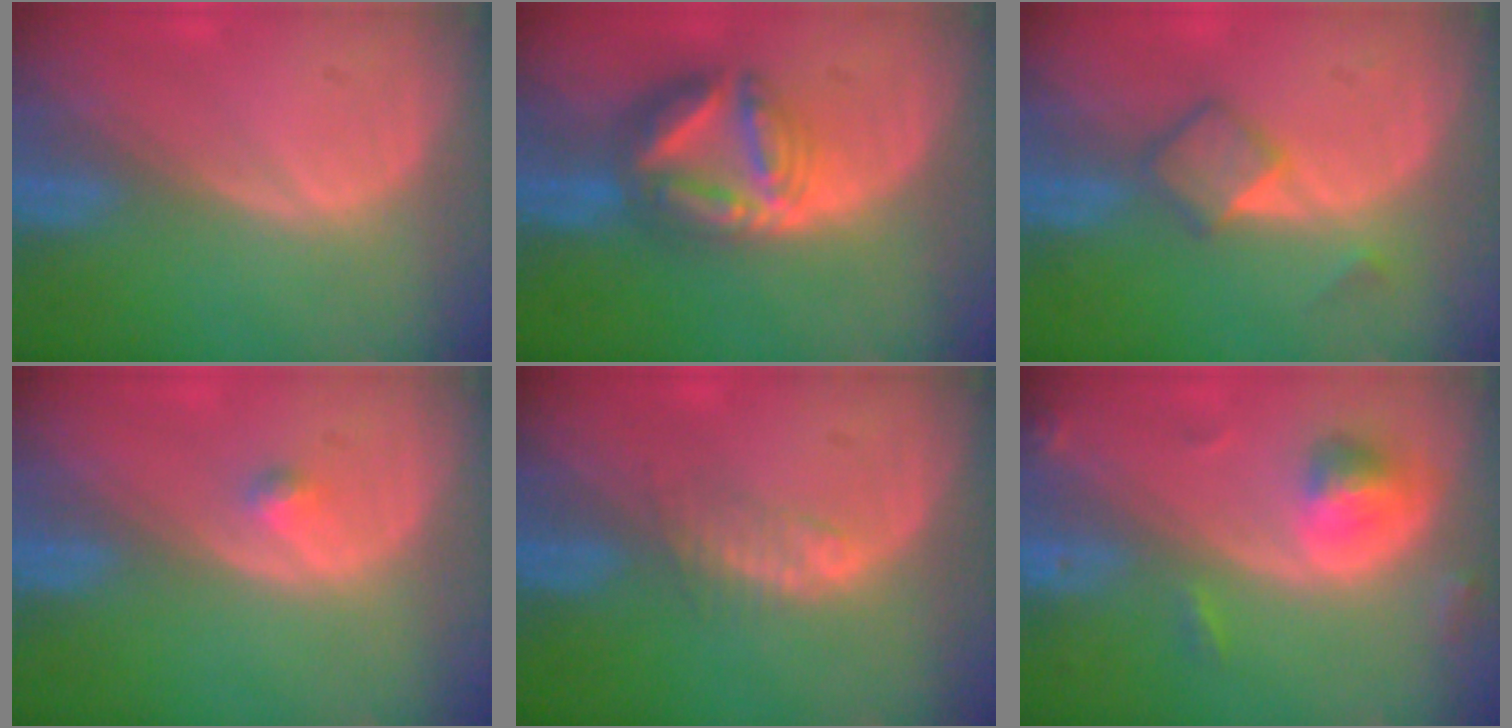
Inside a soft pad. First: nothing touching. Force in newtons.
{"total": 7.7, "press": 7.7, "slide": 0.7}
{"total": 3.9, "press": 3.8, "slide": 0.3}
{"total": 1.3, "press": 1.1, "slide": 0.7}
{"total": 2.3, "press": 2.3, "slide": 0.2}
{"total": 4.8, "press": 4.6, "slide": 1.1}